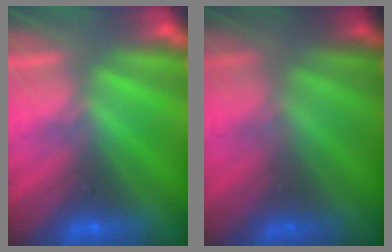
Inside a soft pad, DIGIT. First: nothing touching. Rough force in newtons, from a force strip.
{"total": 1.7}